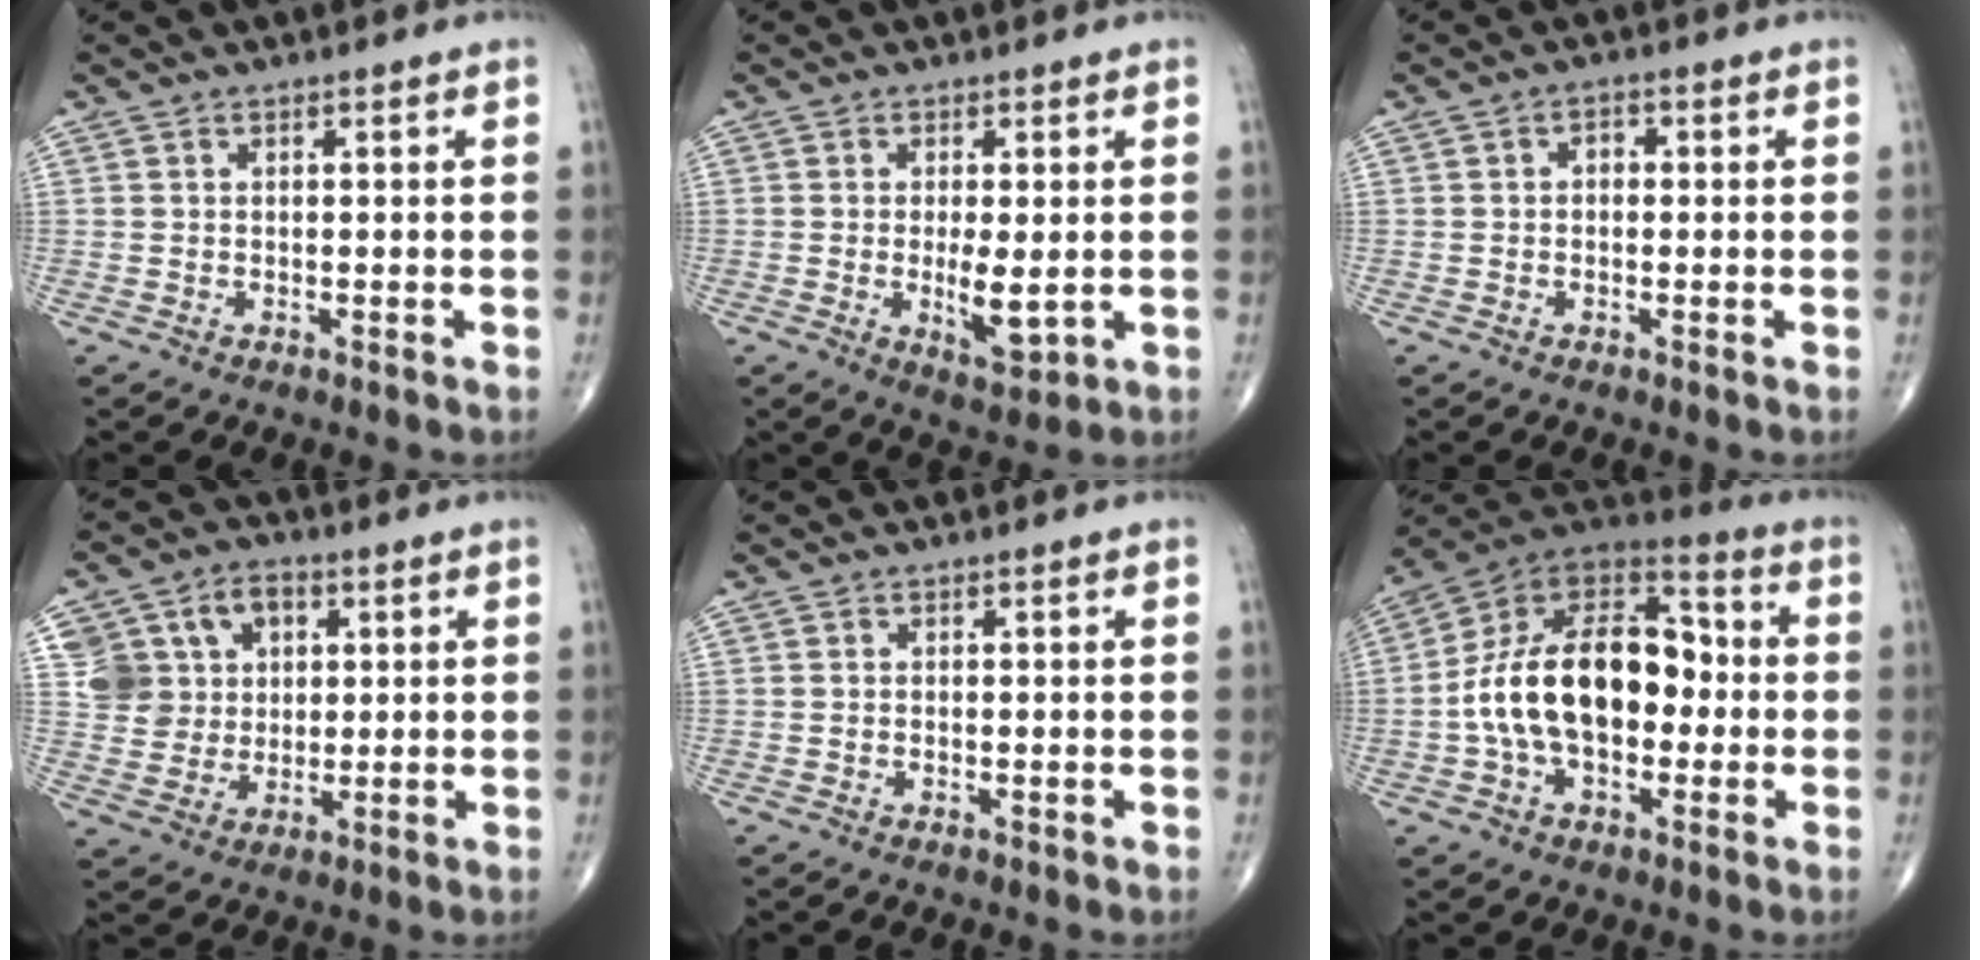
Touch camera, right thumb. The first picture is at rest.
{"total": 6.0, "force": [-0.5, 2.2, 5.6], "torque": [-0.091, -0.016, -0.003]}
{"total": 2.0, "force": [0.1, 1.4, 1.4], "torque": [-0.012, 0.010, -0.003]}
{"total": 10.7, "force": [3.2, 9.4, 4.0], "torque": [-0.036, 0.004, 0.061]}
{"total": 0.0}
{"total": 21.1, "force": [-1.4, 12.8, 16.8], "torque": [-0.275, 0.043, -0.030]}